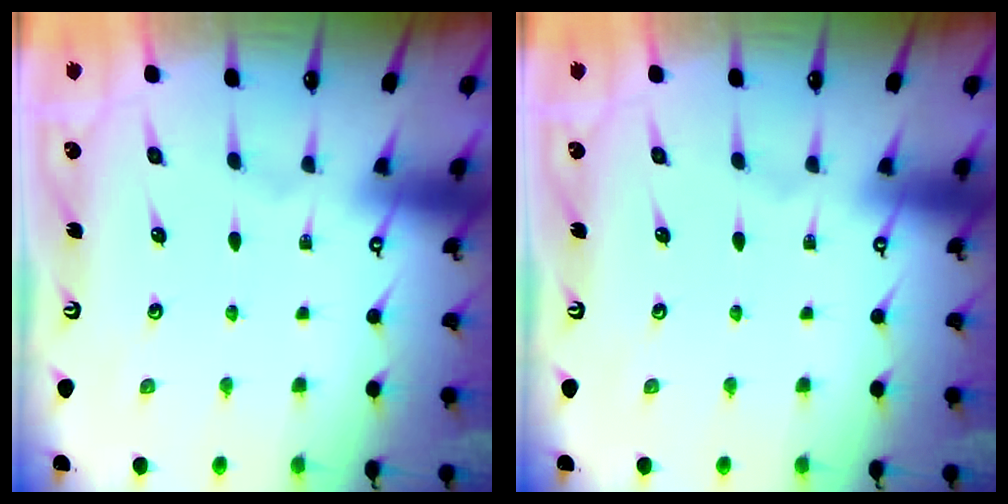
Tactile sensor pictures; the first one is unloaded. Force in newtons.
{"total": 0.0}